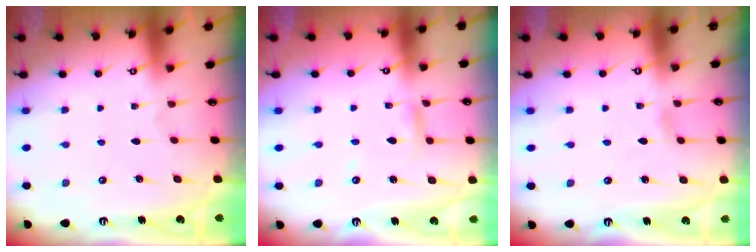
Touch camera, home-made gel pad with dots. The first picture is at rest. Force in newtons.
{"total": 4.5, "press": 4.5, "slide": 0.4}
{"total": 1.9, "press": 1.9, "slide": 0.2}